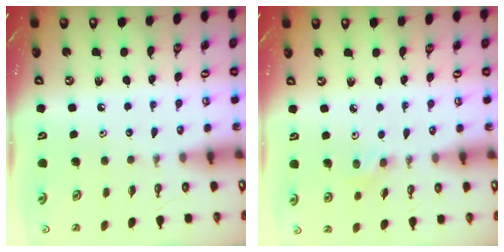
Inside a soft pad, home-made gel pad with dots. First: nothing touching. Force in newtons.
{"total": 3.4, "press": 3.3, "slide": 0.8}